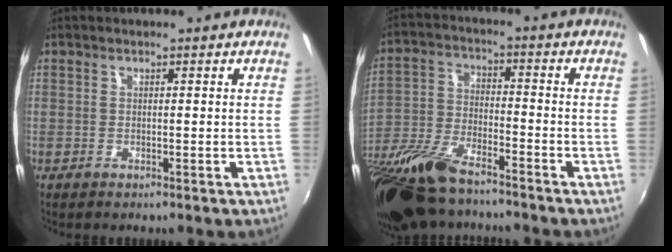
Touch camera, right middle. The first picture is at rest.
{"total": 20.1, "force": [-15.4, 6.4, 11.2], "torque": [-0.249, -0.048, -0.284]}